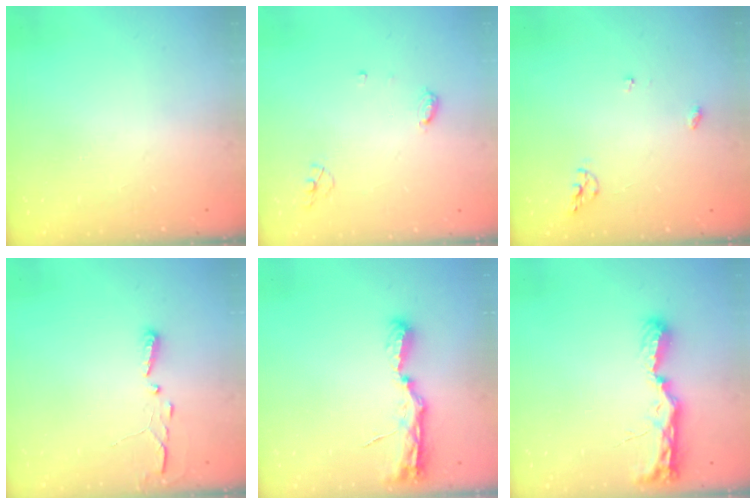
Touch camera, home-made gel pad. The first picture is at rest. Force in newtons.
{"total": 4.7, "press": 4.6, "slide": 0.5}
{"total": 6.2, "press": 6.2, "slide": 0.1}
{"total": 2.9, "press": 2.9, "slide": 0.4}
{"total": 8.0, "press": 8.0, "slide": 0.8}
{"total": 7.7, "press": 7.7, "slide": 0.5}